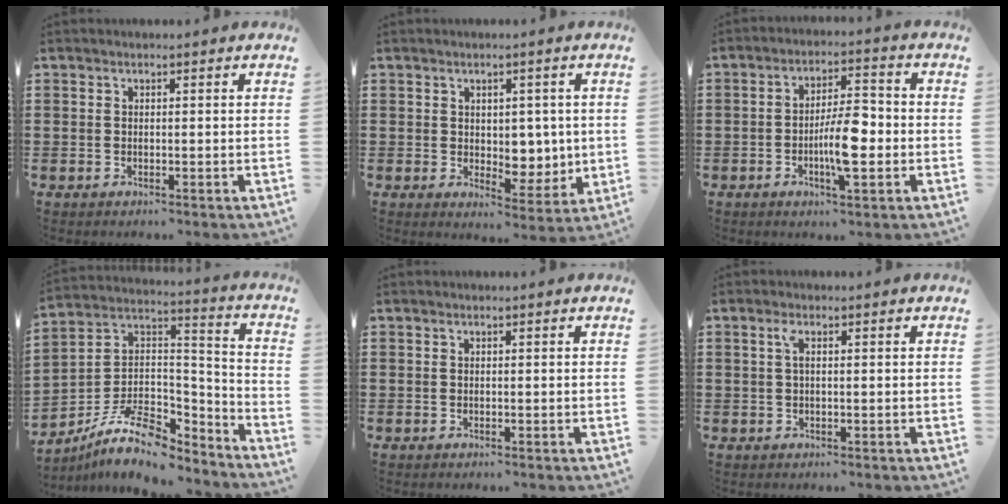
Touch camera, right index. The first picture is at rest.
{"total": 4.7, "force": [1.4, 3.9, 2.3], "torque": [-0.037, -0.005, 0.022]}
{"total": 7.7, "force": [-1.9, 2.5, 7.1], "torque": [-0.125, -0.001, -0.039]}
{"total": 11.4, "force": [-8.0, 5.1, 6.4], "torque": [-0.133, 0.021, -0.152]}
{"total": 0.0}
{"total": 1.7, "force": [0.3, 0.3, 1.6], "torque": [-0.033, 0.003, 0.004]}